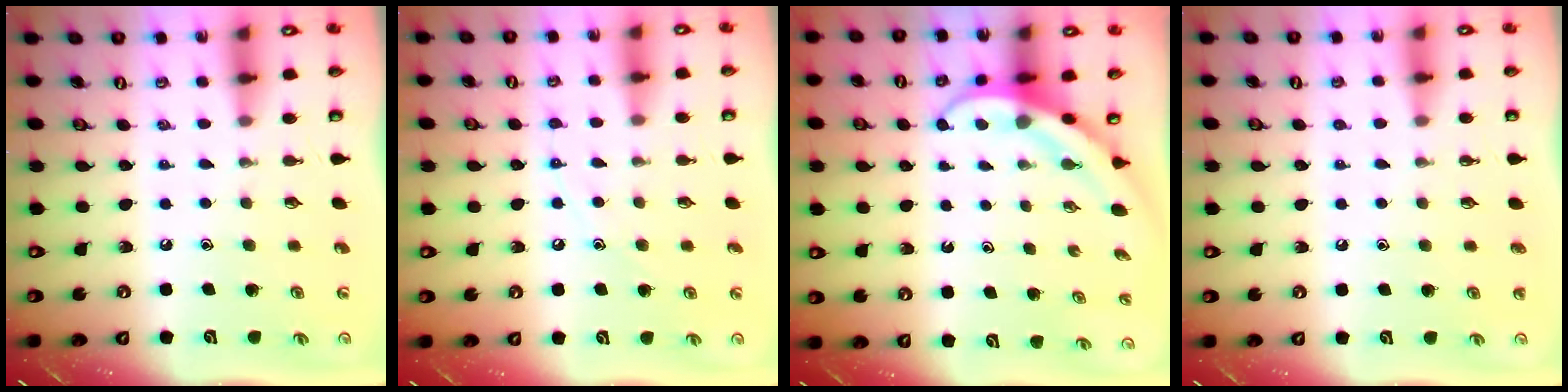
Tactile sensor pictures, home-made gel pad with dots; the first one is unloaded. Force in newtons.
{"total": 6.0, "press": 5.9, "slide": 0.6}
{"total": 4.0, "press": 3.9, "slide": 0.4}
{"total": 1.1, "press": 1.1, "slide": 0.3}